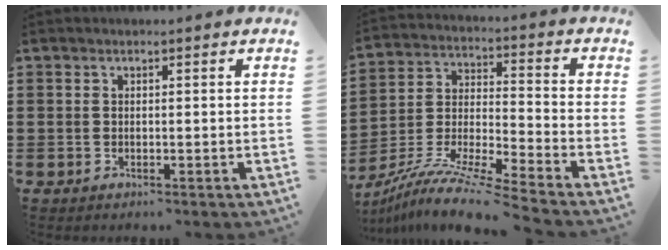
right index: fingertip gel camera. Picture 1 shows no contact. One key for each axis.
{"total": 9.3, "fx": -8.5, "fy": -0.7, "fz": 3.8, "tx": -0.074, "ty": -0.005, "tz": -0.172}